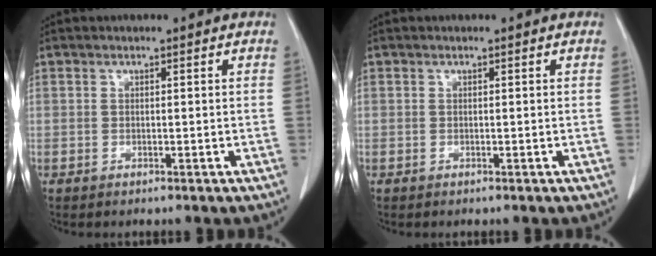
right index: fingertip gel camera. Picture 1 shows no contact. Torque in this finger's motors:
{"motor_torque": [0.00, 0.00, 0.00, 0.00]}